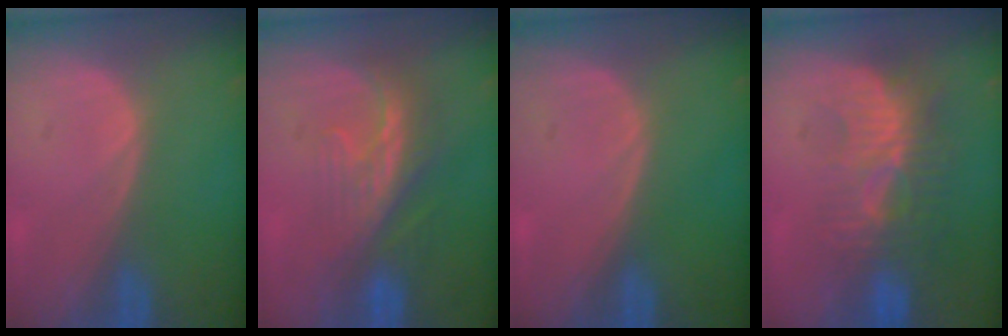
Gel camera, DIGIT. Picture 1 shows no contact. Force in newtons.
{"total": 8.4, "press": 7.2, "slide": 4.2}
{"total": 0.0}
{"total": 9.3, "press": 8.5, "slide": 3.8}